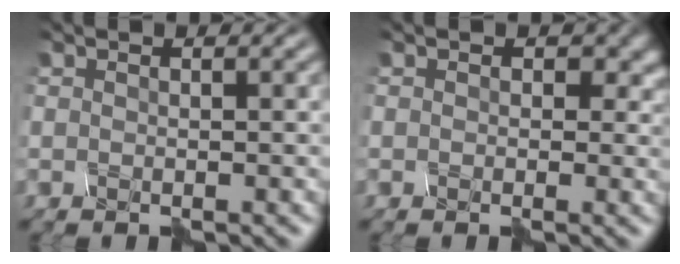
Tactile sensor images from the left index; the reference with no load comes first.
{"total": 1.4, "force": [0.1, 1.2, 0.6], "torque": [-0.009, 0.003, 0.012]}